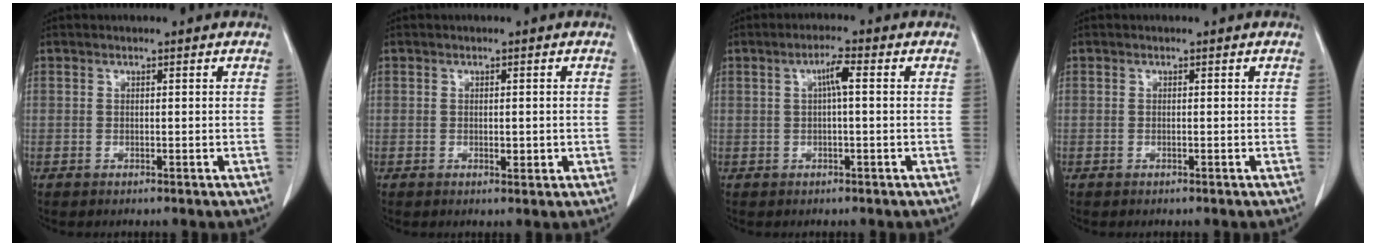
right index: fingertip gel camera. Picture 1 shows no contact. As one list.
[{"total": 1.6, "force": [-0.2, 0.6, 1.5], "torque": [-0.023, -0.003, 0.000]}, {"total": 2.8, "force": [0.5, 0.2, 2.8], "torque": [-0.053, 0.004, 0.009]}, {"total": 0.0}]